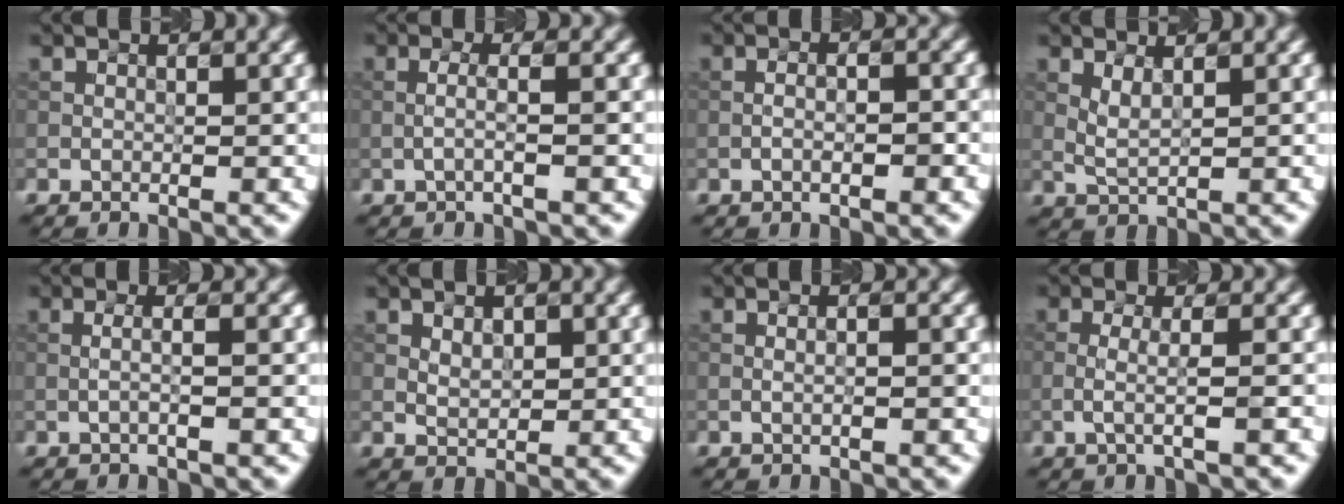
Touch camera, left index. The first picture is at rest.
{"total": 1.7, "force": [-0.4, 0.1, 1.6], "torque": [-0.031, 0.011, -0.008]}
{"total": 2.2, "force": [-0.7, 0.5, 2.0], "torque": [-0.014, 0.009, -0.013]}
{"total": 1.0, "force": [0.7, 0.1, 0.7], "torque": [-0.028, 0.000, 0.025]}
{"total": 1.8, "force": [-0.1, 0.3, 1.7], "torque": [-0.030, 0.008, -0.003]}
{"total": 1.2, "force": [0.5, 0.8, 0.7], "torque": [-0.022, 0.002, 0.017]}
{"total": 1.9, "force": [0.2, 0.6, 1.8], "torque": [-0.006, 0.003, -0.006]}
{"total": 1.9, "force": [-0.5, 0.2, 1.8], "torque": [-0.035, 0.003, -0.006]}